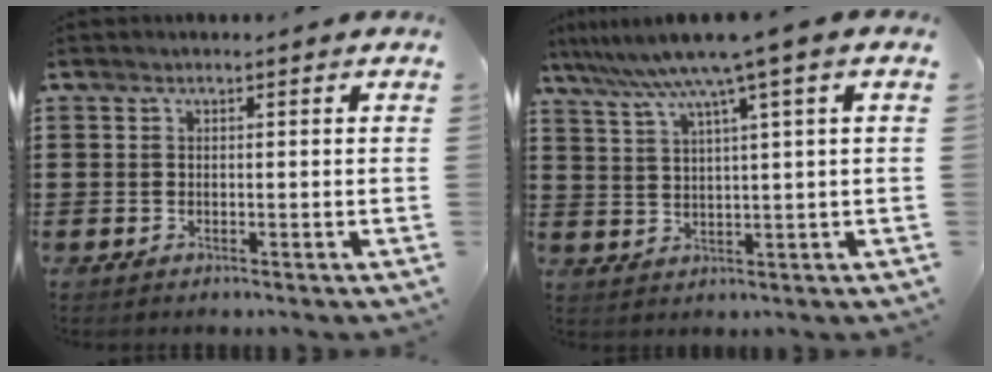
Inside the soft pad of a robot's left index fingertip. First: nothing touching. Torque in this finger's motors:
{"motor_torque": [1.62, -0.52, 0.92, 0.21]}